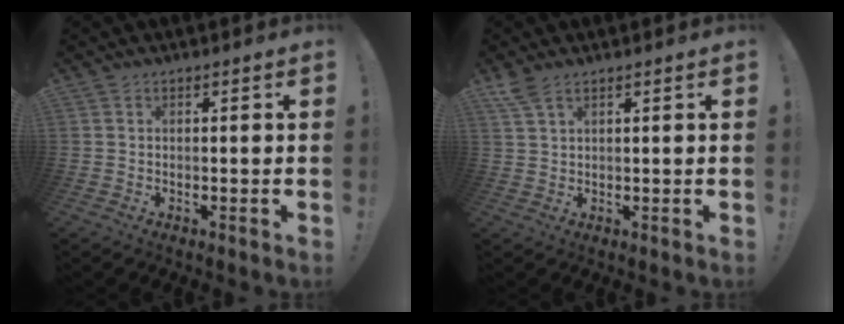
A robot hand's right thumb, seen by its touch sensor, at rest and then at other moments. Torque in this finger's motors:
{"motor_torque": [0.12, 0.11, 0.30, 0.05, 0.11]}